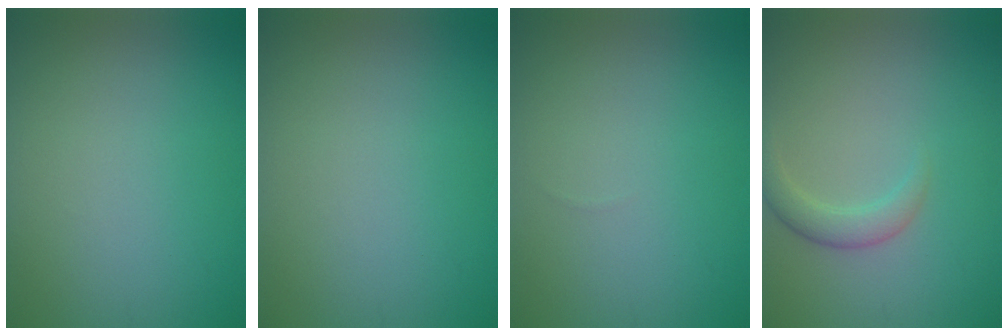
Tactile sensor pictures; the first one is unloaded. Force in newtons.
{"total": 0.0}
{"total": 0.0}
{"total": 2.0, "press": 2.0, "slide": 0.1}